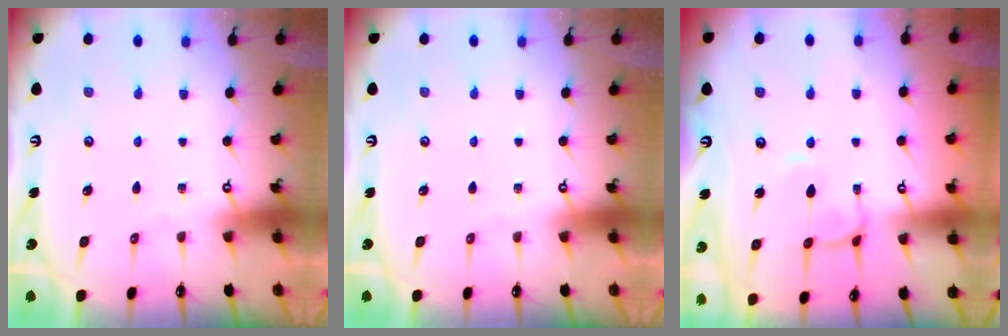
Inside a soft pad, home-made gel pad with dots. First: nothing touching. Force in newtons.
{"total": 0.0}
{"total": 2.3, "press": 2.3, "slide": 0.4}